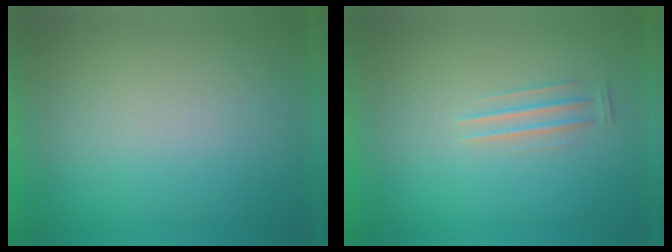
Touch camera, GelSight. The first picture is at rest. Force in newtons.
{"total": 1.2}